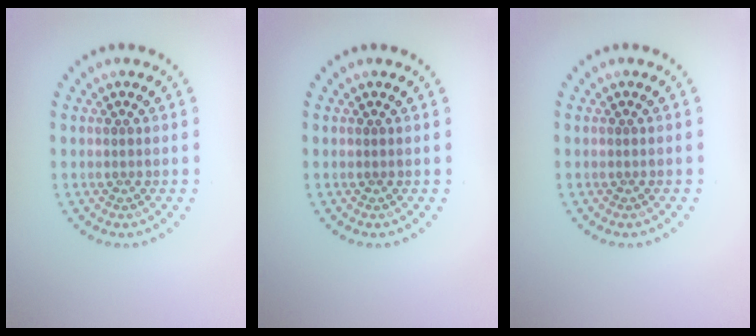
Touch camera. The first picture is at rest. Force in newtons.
{"total": 0.0}
{"total": 0.0}